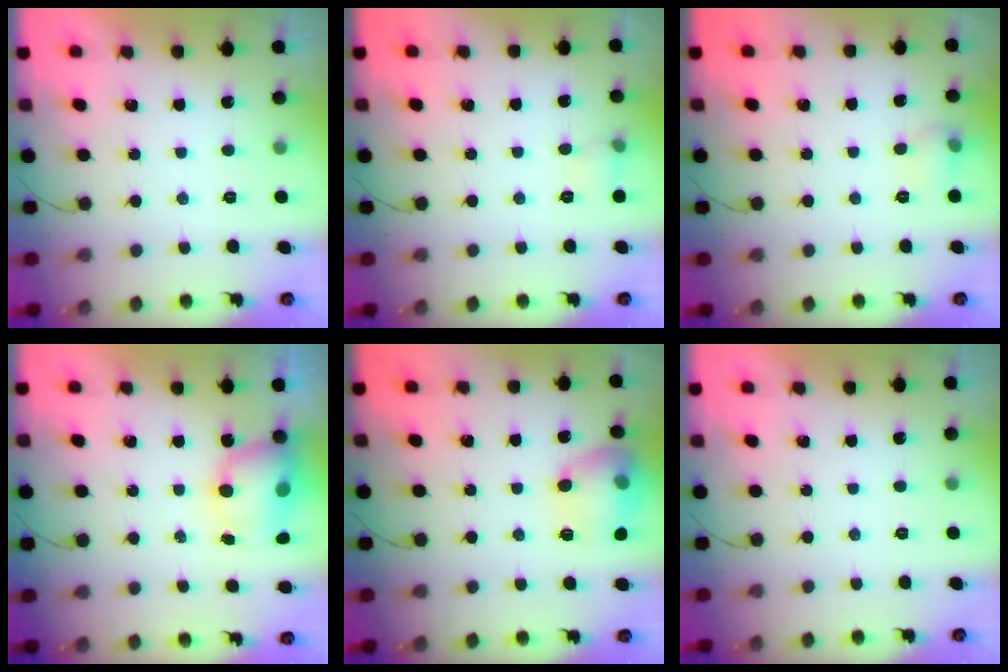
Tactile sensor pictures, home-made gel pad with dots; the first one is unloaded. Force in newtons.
{"total": 5.4, "press": 5.1, "slide": 1.8}
{"total": 5.6, "press": 5.4, "slide": 1.5}
{"total": 8.5, "press": 8.4, "slide": 1.2}
{"total": 14.9, "press": 14.8, "slide": 1.4}
{"total": 0.0}